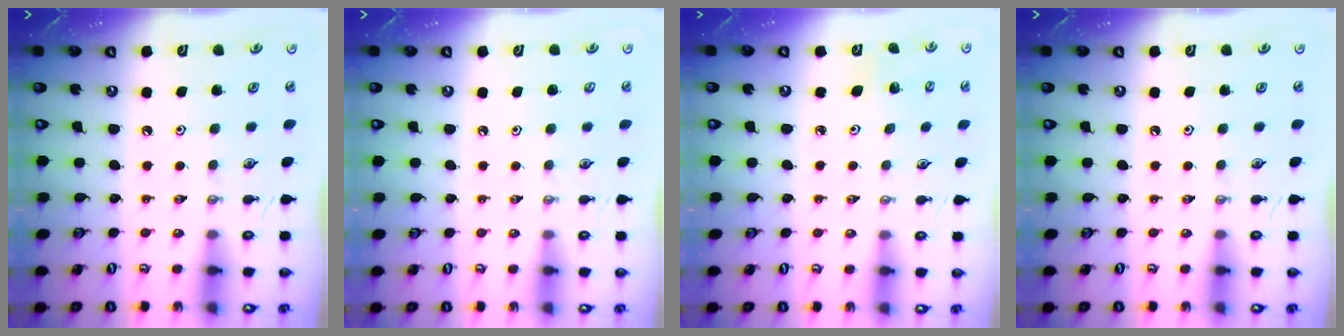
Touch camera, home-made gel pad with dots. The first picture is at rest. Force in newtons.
{"total": 1.0, "press": 0.2, "slide": 1.0}
{"total": 2.8, "press": 2.8, "slide": 0.3}
{"total": 0.0}